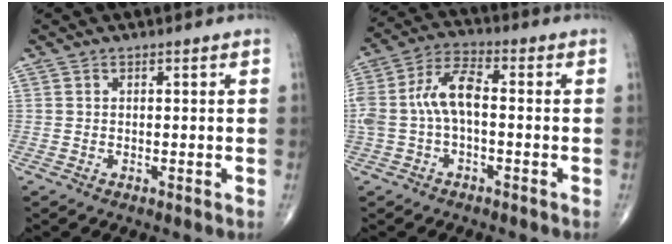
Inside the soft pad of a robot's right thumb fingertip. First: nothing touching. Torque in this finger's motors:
{"motor_torque": [0.40, 0.49, 1.10, 0.12, 0.35]}